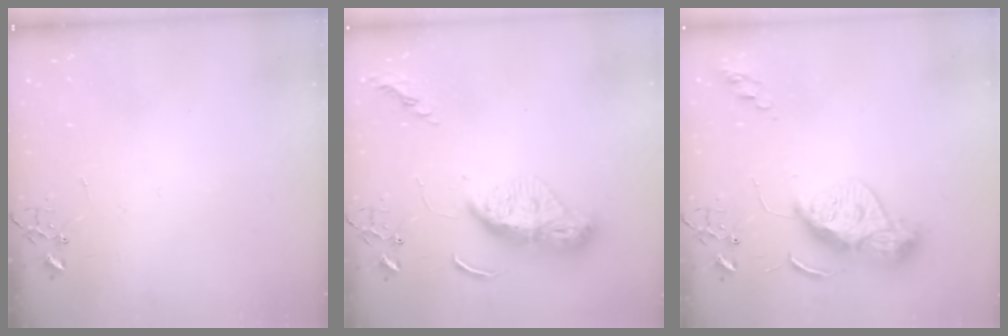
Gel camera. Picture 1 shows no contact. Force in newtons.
{"total": 11.5, "press": 11.4, "slide": 1.2}
{"total": 12.1, "press": 12.1, "slide": 1.1}